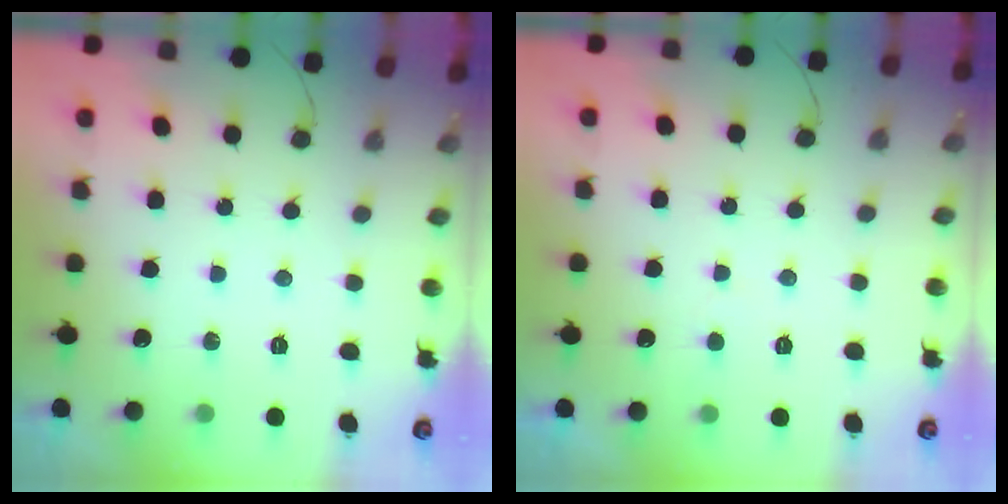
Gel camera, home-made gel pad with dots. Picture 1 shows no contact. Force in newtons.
{"total": 2.2, "press": 2.2, "slide": 0.2}